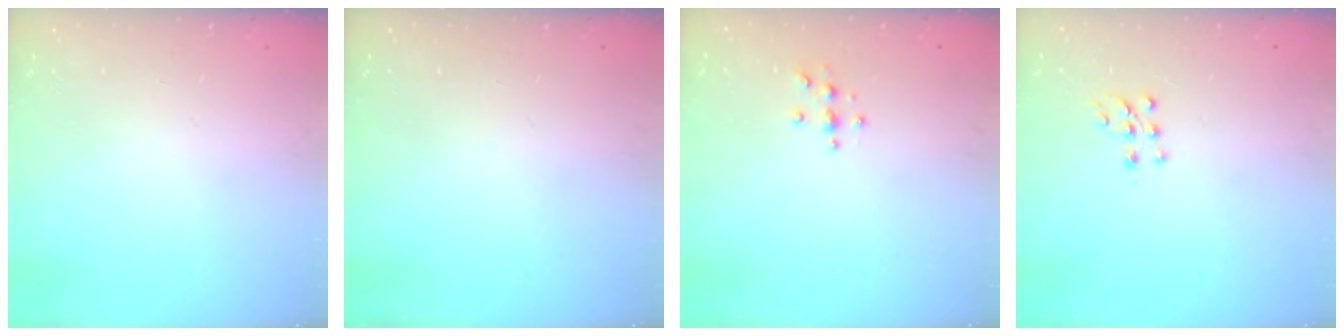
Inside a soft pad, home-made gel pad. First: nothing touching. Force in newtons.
{"total": 0.0}
{"total": 4.6, "press": 4.5, "slide": 0.6}
{"total": 6.9, "press": 6.8, "slide": 0.6}